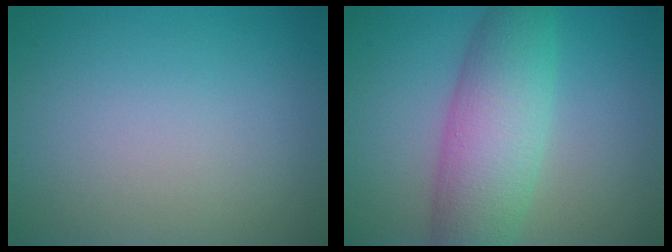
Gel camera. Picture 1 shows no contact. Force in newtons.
{"total": 7.3, "press": 7.3, "slide": 0.2}